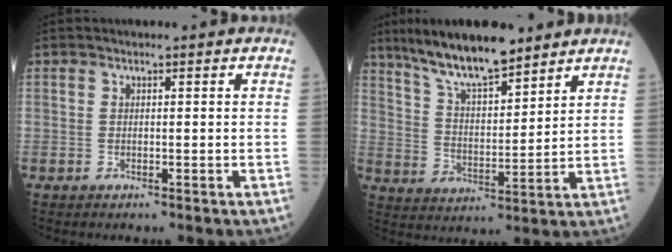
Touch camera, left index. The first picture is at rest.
{"total": 12.2, "force": [10.0, 2.3, 6.6], "torque": [-0.125, 0.008, 0.183]}